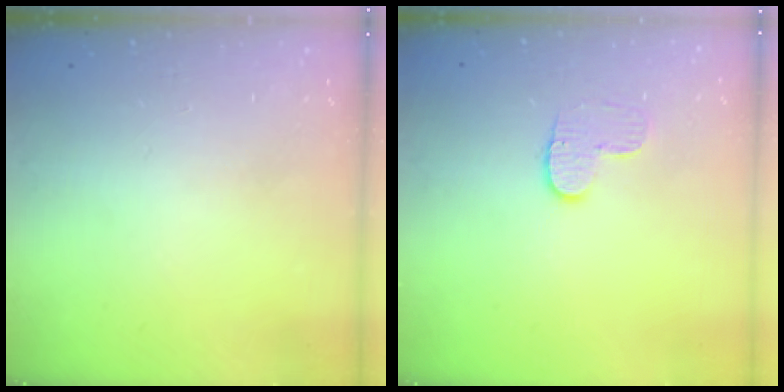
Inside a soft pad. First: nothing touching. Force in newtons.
{"total": 6.3, "press": 6.3, "slide": 0.7}